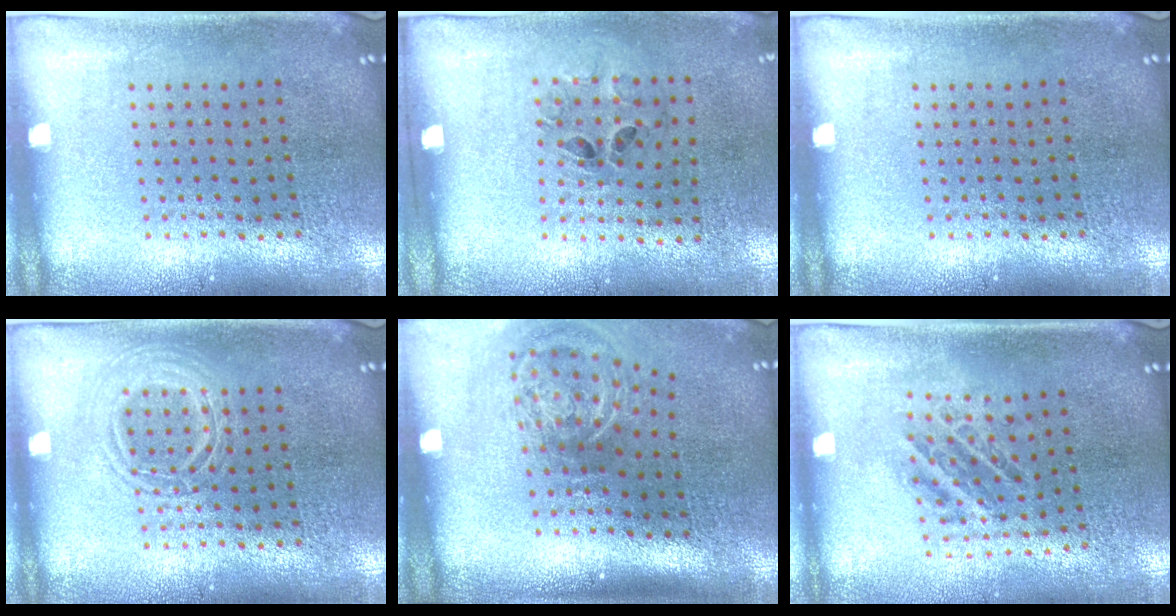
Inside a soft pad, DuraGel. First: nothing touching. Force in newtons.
{"total": 1.3, "press": 0.7, "slide": 1.1}
{"total": 0.0}
{"total": 2.0, "press": 2.0, "slide": 0.3}
{"total": 2.1, "press": 1.3, "slide": 1.7}
{"total": 1.0, "press": 1.0, "slide": 0.2}